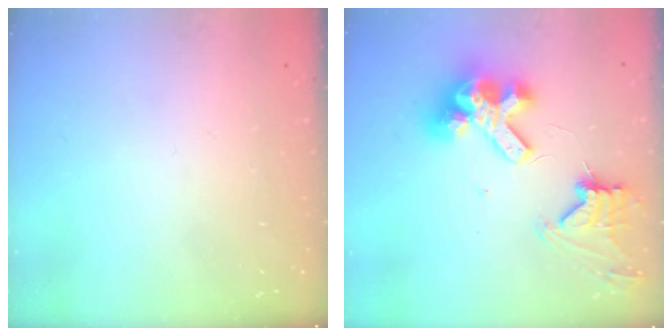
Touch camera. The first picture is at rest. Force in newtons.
{"total": 15.0, "press": 14.9, "slide": 1.8}